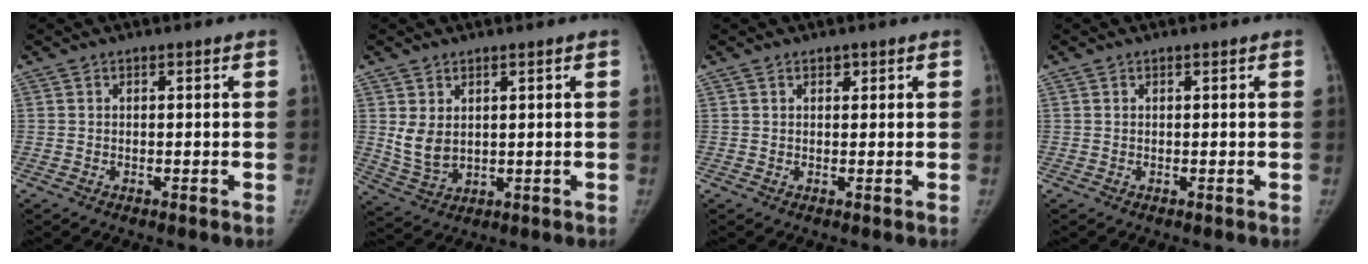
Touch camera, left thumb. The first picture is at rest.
{"total": 5.5, "force": [1.4, 3.7, 3.9], "torque": [-0.067, -0.010, 0.040]}
{"total": 0.9, "force": [0.6, 0.6, 0.4], "torque": [0.003, -0.002, 0.006]}
{"total": 0.0}